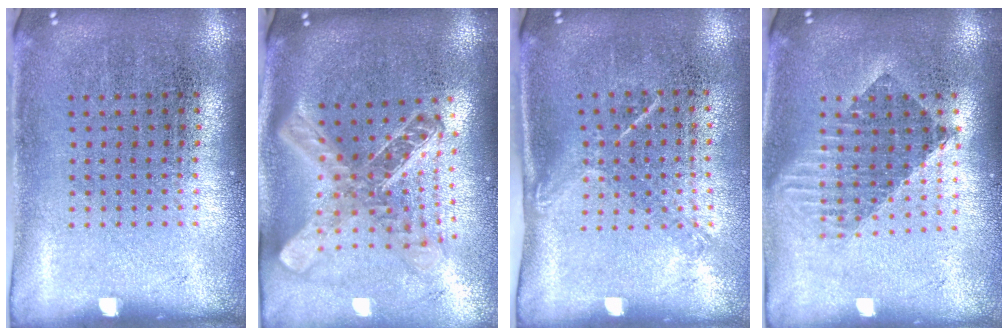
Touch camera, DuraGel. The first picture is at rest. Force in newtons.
{"total": 2.6, "press": 1.9, "slide": 1.8}
{"total": 1.4, "press": 1.0, "slide": 1.0}
{"total": 1.5, "press": 1.3, "slide": 0.8}